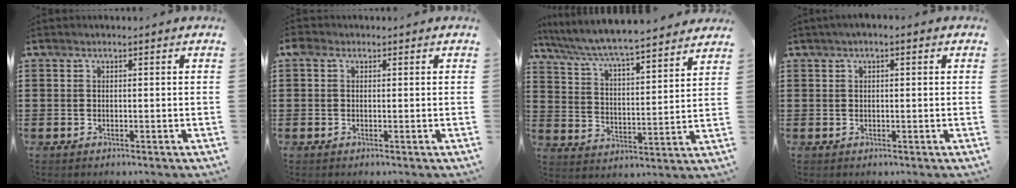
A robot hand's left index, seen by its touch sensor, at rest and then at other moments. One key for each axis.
{"total": 1.1, "fx": 0.0, "fy": 1.0, "fz": 0.6, "tx": -0.016, "ty": 0.007, "tz": -0.002}
{"total": 5.4, "fx": 5.1, "fy": -0.1, "fz": 1.7, "tx": -0.059, "ty": -0.037, "tz": 0.082}
{"total": 1.1, "fx": 0.2, "fy": 0.4, "fz": 1.0, "tx": -0.019, "ty": 0.004, "tz": 0.003}